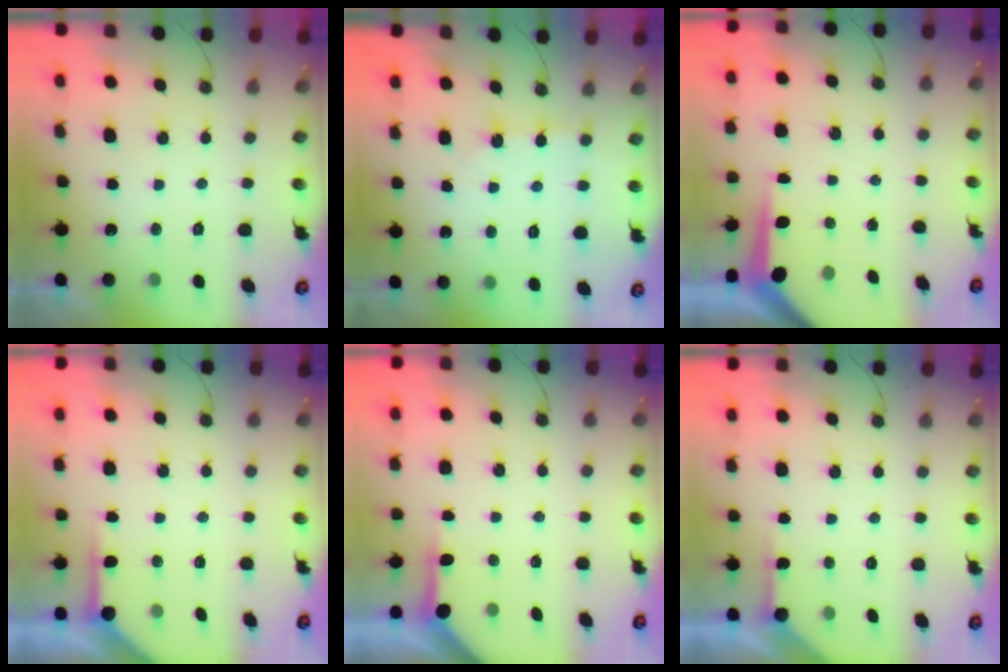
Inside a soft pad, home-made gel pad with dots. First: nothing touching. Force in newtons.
{"total": 3.2, "press": 3.2, "slide": 0.5}
{"total": 5.4, "press": 5.4, "slide": 0.6}
{"total": 4.0, "press": 3.9, "slide": 0.4}
{"total": 3.7, "press": 3.7, "slide": 0.3}
{"total": 2.3, "press": 2.2, "slide": 0.3}